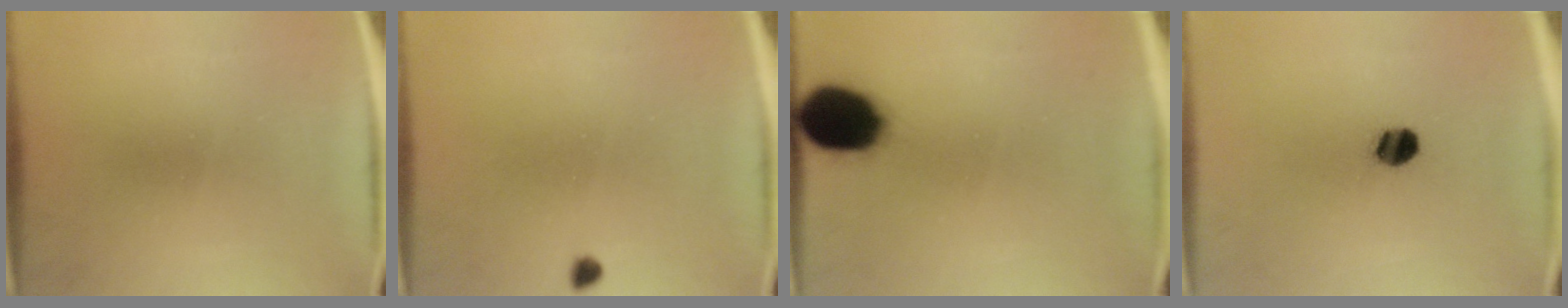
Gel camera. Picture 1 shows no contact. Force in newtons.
{"total": 1.2}
{"total": 13.4}
{"total": 4.8}